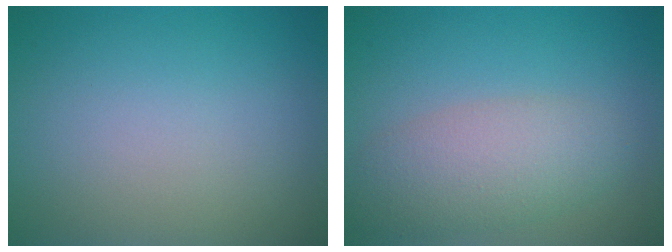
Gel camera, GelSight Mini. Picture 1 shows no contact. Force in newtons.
{"total": 4.6, "press": 4.6, "slide": 0.2}